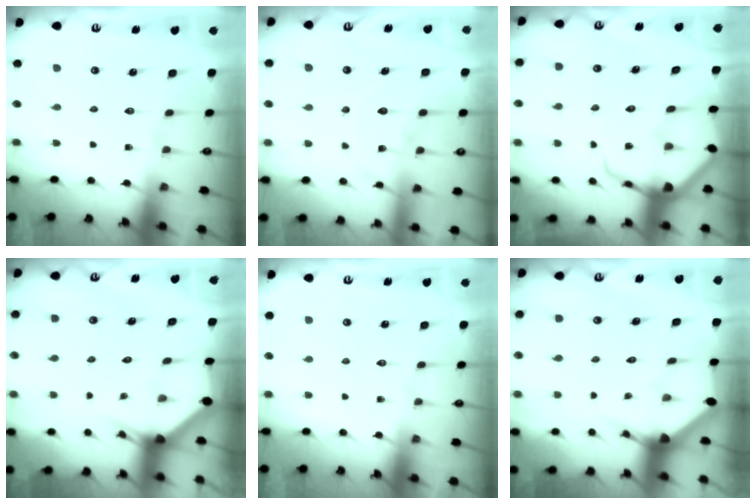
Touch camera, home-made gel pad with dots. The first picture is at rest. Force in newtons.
{"total": 12.0, "press": 12.0, "slide": 1.0}
{"total": 7.3, "press": 7.2, "slide": 0.8}
{"total": 2.8, "press": 2.8, "slide": 0.2}
{"total": 0.0}
{"total": 3.4, "press": 3.4, "slide": 0.1}